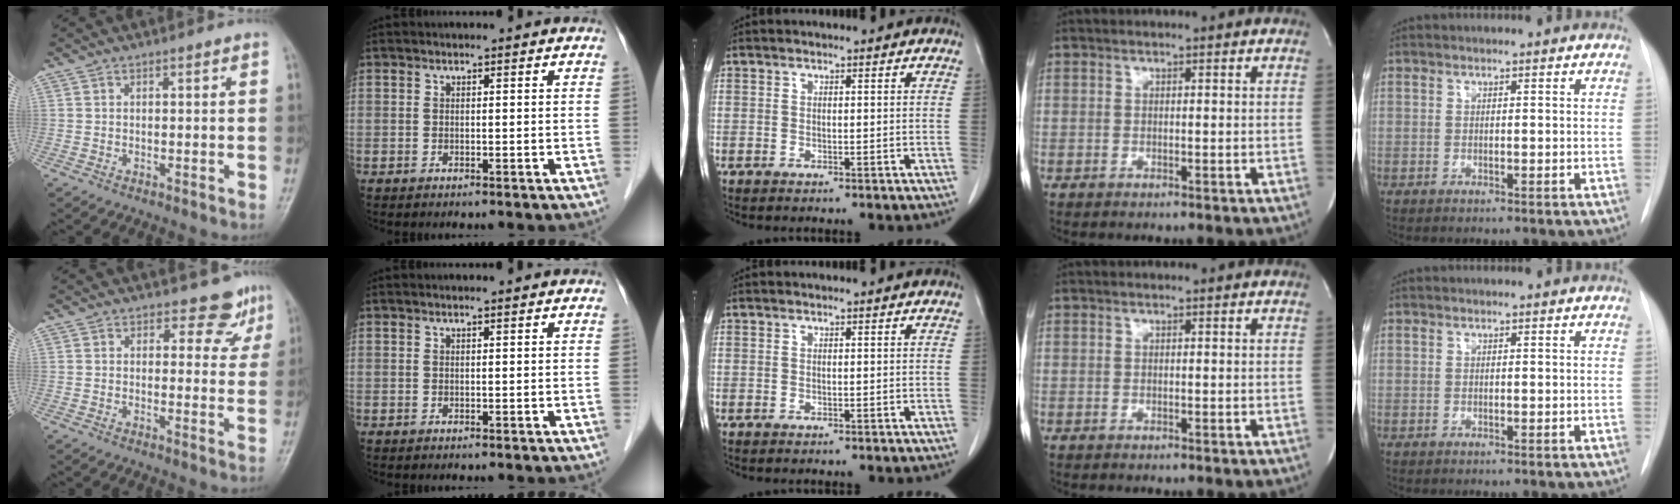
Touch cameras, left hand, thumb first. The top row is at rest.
{"thumb": {"total": 5.0, "force": [4.0, 3.0, 0.7], "torque": [0.021, -0.029, 0.035]}, "index": {"total": 0.6, "force": [0.4, 0.0, 0.3], "torque": [-0.012, 0.005, 0.009]}}